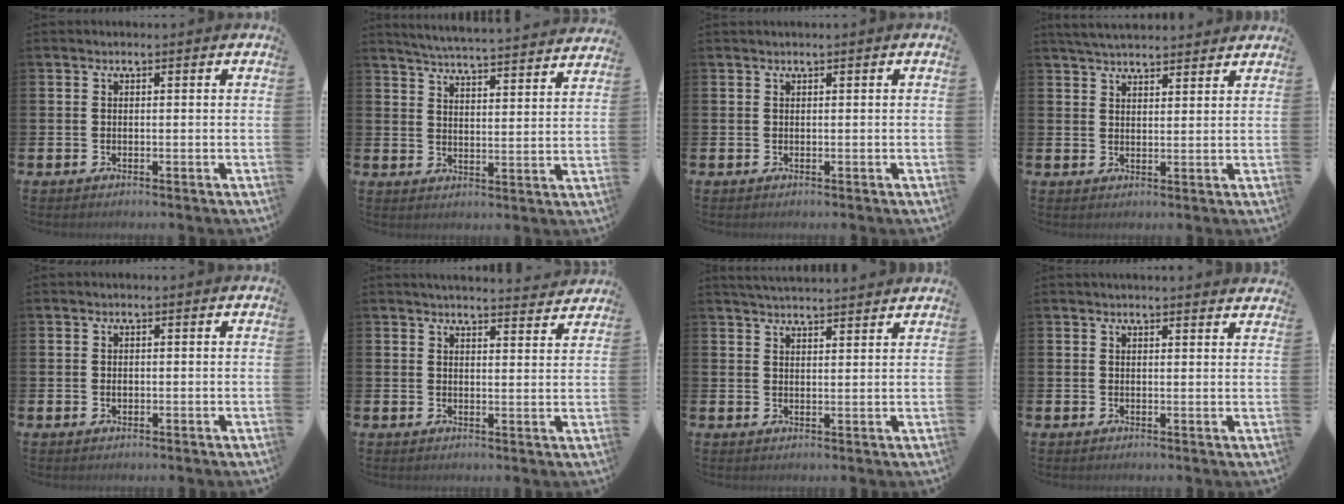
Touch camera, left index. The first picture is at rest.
{"total": 5.4, "force": [5.3, -0.3, 0.7], "torque": [-0.027, -0.048, 0.089]}
{"total": 0.0}
{"total": 4.0, "force": [3.9, 0.5, 0.6], "torque": [-0.016, -0.017, 0.073]}
{"total": 0.7, "force": [0.0, 0.5, 0.5], "torque": [-0.004, 0.002, -0.002]}
{"total": 4.2, "force": [4.2, 0.1, 0.3], "torque": [-0.003, -0.030, 0.073]}
{"total": 3.7, "force": [3.7, -0.2, 0.0], "torque": [-0.011, -0.018, 0.067]}
{"total": 2.0, "force": [2.0, -0.2, -0.1], "torque": [0.004, -0.012, 0.036]}